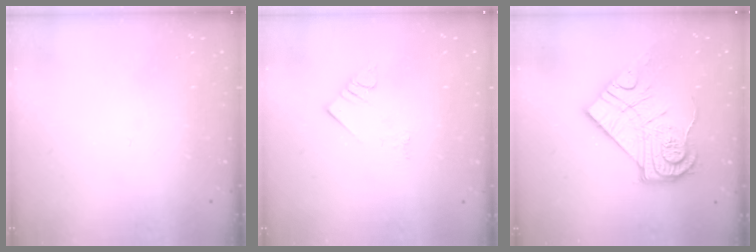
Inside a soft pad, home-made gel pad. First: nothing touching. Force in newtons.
{"total": 4.0, "press": 3.9, "slide": 0.3}
{"total": 18.2, "press": 18.1, "slide": 1.2}